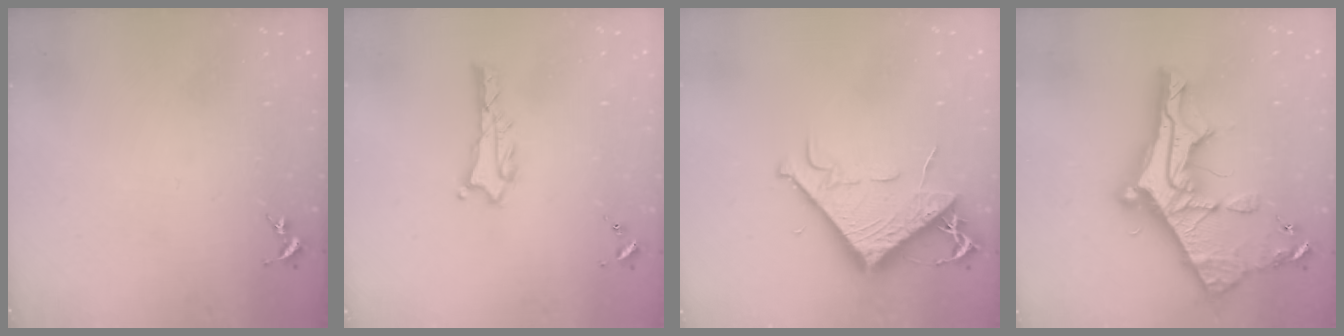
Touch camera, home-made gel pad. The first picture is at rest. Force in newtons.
{"total": 1.3, "press": 1.3, "slide": 0.3}
{"total": 8.1, "press": 8.1, "slide": 1.1}
{"total": 12.4, "press": 12.3, "slide": 1.4}